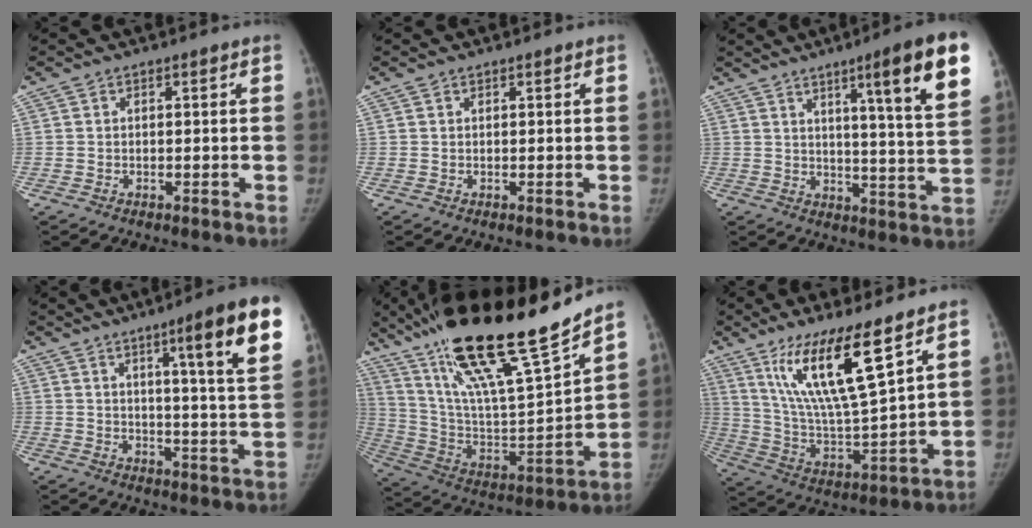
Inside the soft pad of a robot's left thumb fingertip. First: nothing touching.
{"total": 0.0}
{"total": 17.1, "force": [8.6, 1.5, 14.7], "torque": [-0.179, -0.038, 0.117]}
{"total": 16.1, "force": [8.2, 1.3, 13.8], "torque": [-0.171, -0.037, 0.109]}
{"total": 29.7, "force": [21.2, 4.9, 20.1], "torque": [-0.330, -0.073, 0.375]}
{"total": 17.2, "force": [10.1, 2.6, 13.6], "torque": [-0.249, -0.062, 0.198]}